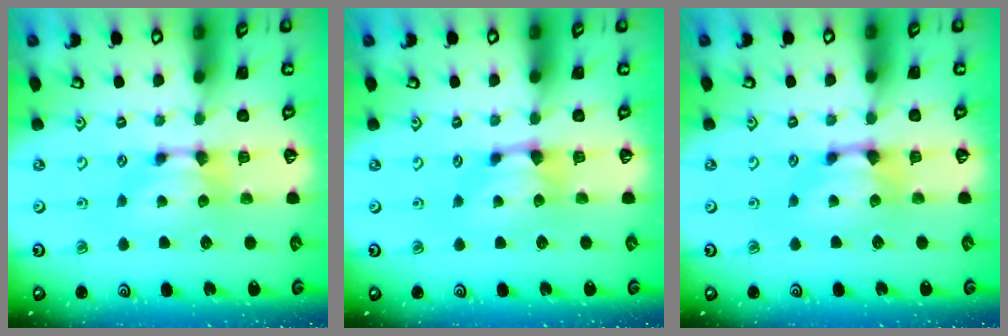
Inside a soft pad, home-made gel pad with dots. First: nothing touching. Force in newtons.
{"total": 1.0, "press": 0.3, "slide": 0.9}
{"total": 1.0, "press": 0.4, "slide": 1.0}